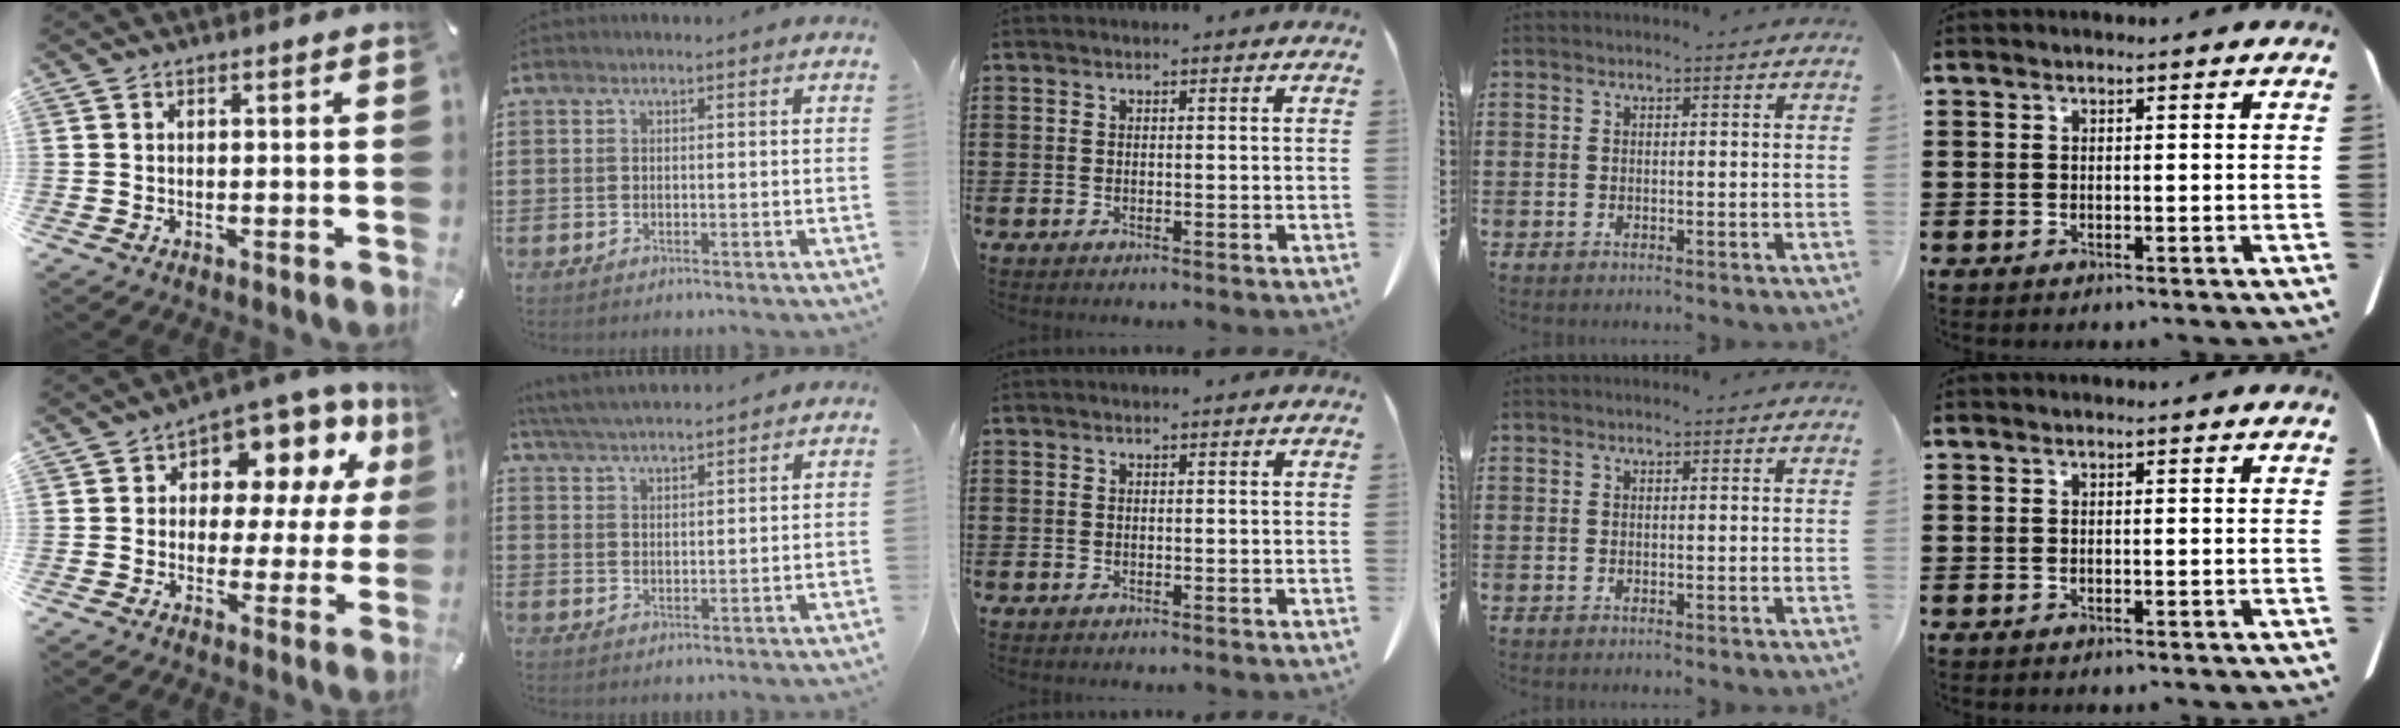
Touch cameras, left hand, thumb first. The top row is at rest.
{"thumb": {"total": 10.2, "force": [5.1, 6.8, 5.6], "torque": [-0.078, -0.047, 0.091]}, "index": {"total": 4.2, "force": [4.1, -0.2, 0.9], "torque": [-0.031, -0.013, 0.073]}}